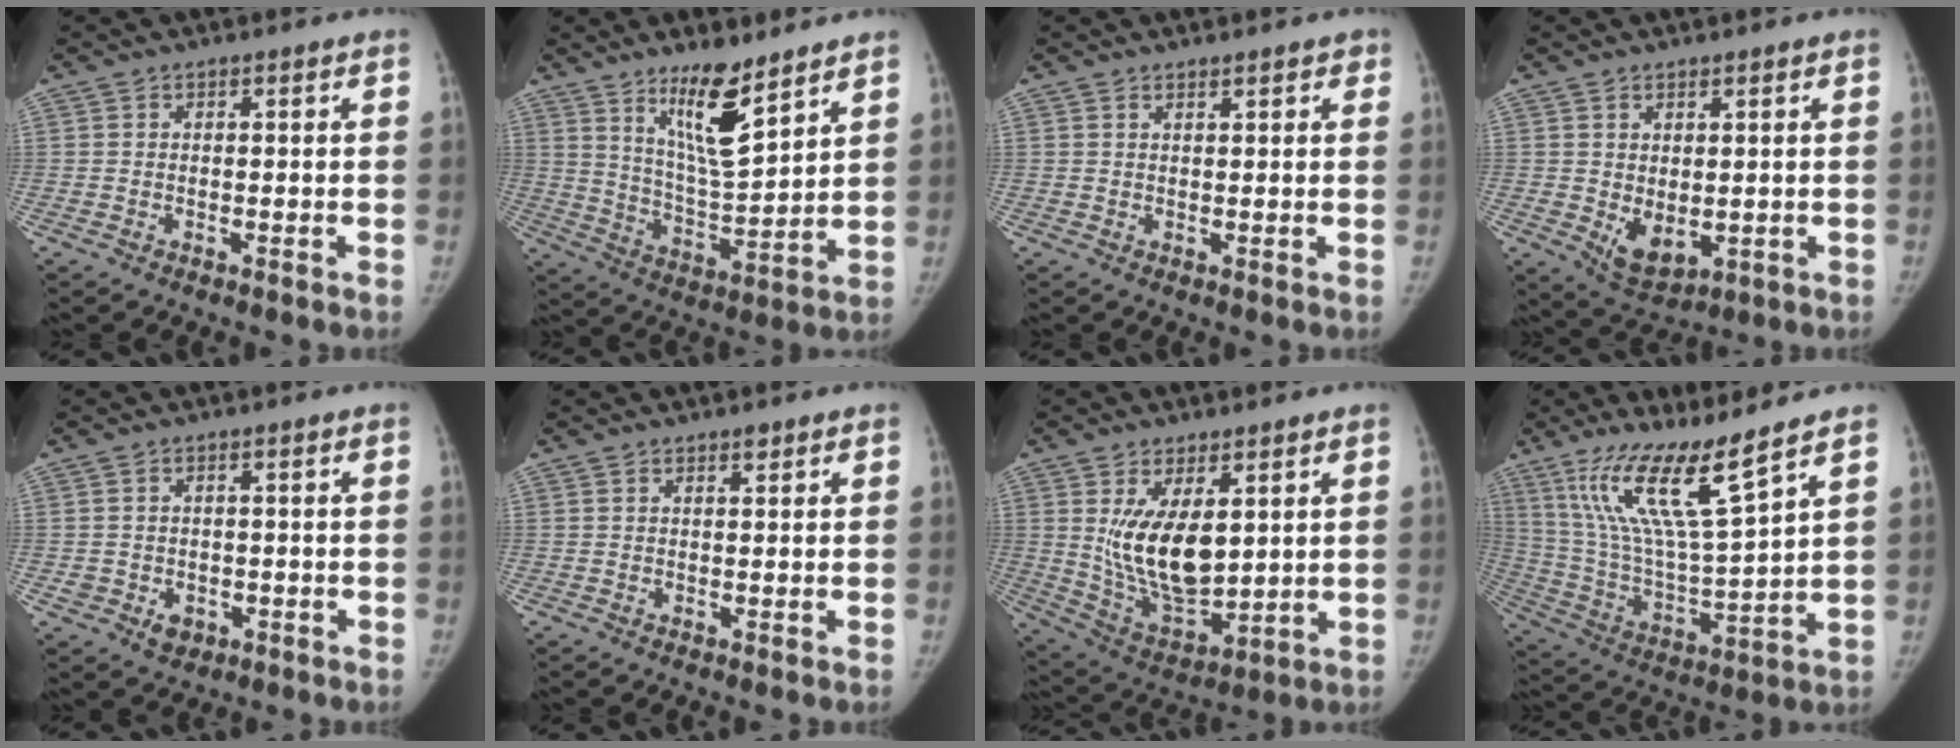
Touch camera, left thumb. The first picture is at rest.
{"total": 12.4, "force": [8.2, 2.9, 8.7], "torque": [-0.138, -0.071, 0.156]}
{"total": 1.7, "force": [1.3, 0.7, 0.9], "torque": [-0.003, -0.005, 0.015]}
{"total": 6.1, "force": [-0.2, 3.7, 4.9], "torque": [-0.064, -0.014, 0.018]}
{"total": 3.7, "force": [-1.2, 3.1, 1.6], "torque": [-0.014, 0.003, -0.006]}
{"total": 0.9, "force": [0.7, 0.3, 0.5], "torque": [-0.008, -0.005, 0.012]}
{"total": 14.1, "force": [3.4, 7.2, 11.7], "torque": [-0.182, -0.030, 0.083]}
{"total": 16.6, "force": [11.0, 1.6, 12.4], "torque": [-0.226, -0.065, 0.219]}